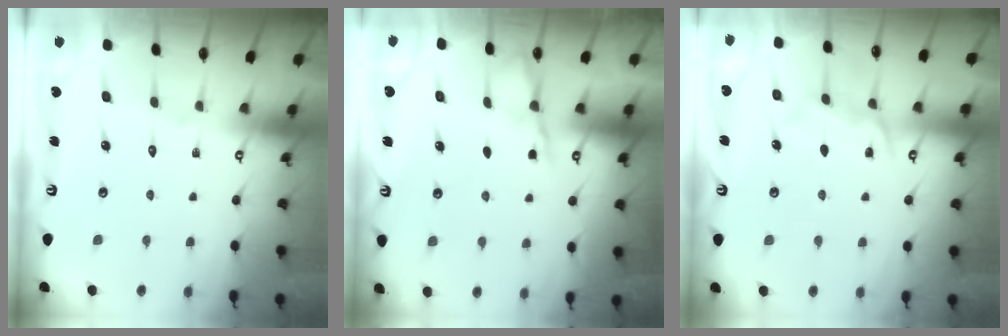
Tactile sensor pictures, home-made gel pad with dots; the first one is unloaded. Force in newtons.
{"total": 4.8, "press": 4.8, "slide": 0.4}
{"total": 7.7, "press": 7.7, "slide": 0.6}